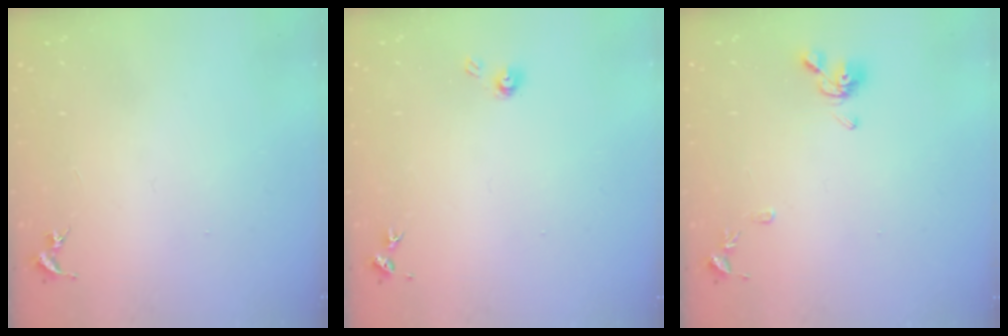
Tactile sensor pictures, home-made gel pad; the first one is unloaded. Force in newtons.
{"total": 4.0, "press": 4.0, "slide": 0.3}
{"total": 9.4, "press": 9.4, "slide": 1.0}